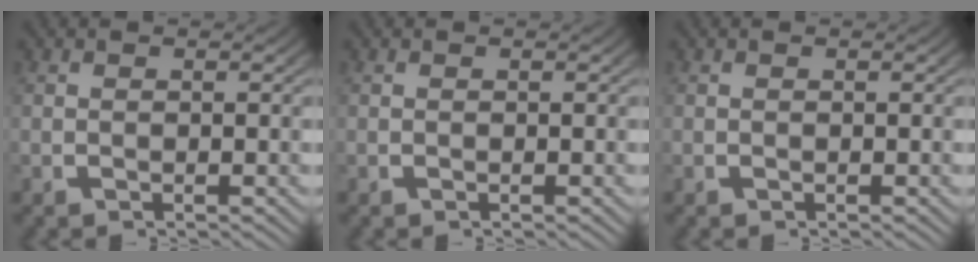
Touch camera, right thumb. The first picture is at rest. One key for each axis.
{"total": 0.0}
{"total": 0.0}